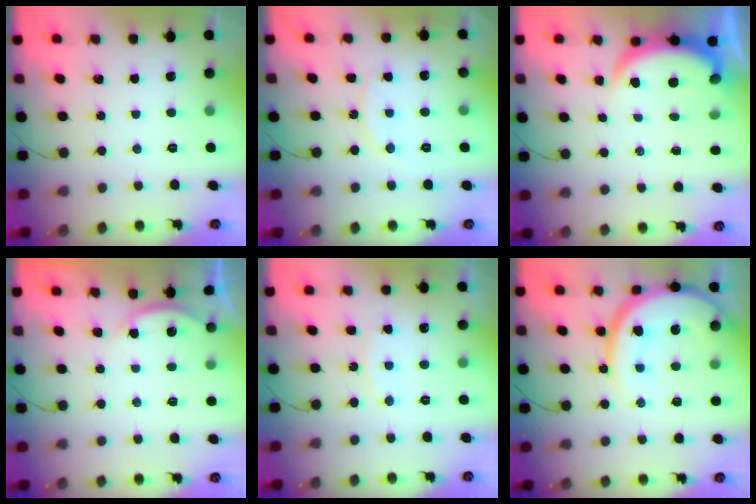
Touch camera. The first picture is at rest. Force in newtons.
{"total": 9.2, "press": 9.2, "slide": 0.4}
{"total": 4.7, "press": 4.7, "slide": 0.4}
{"total": 2.2, "press": 2.2, "slide": 0.5}
{"total": 7.3, "press": 7.3, "slide": 0.4}
{"total": 16.0, "press": 15.9, "slide": 1.7}